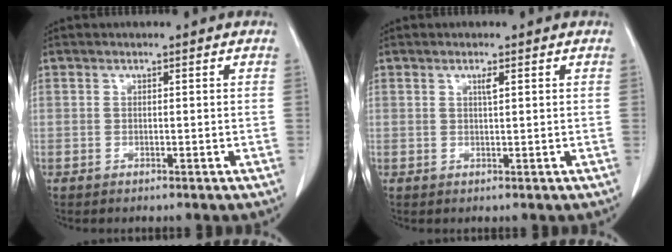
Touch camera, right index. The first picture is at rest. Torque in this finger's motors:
{"motor_torque": [0.02, 0.06, 0.00, 0.00]}